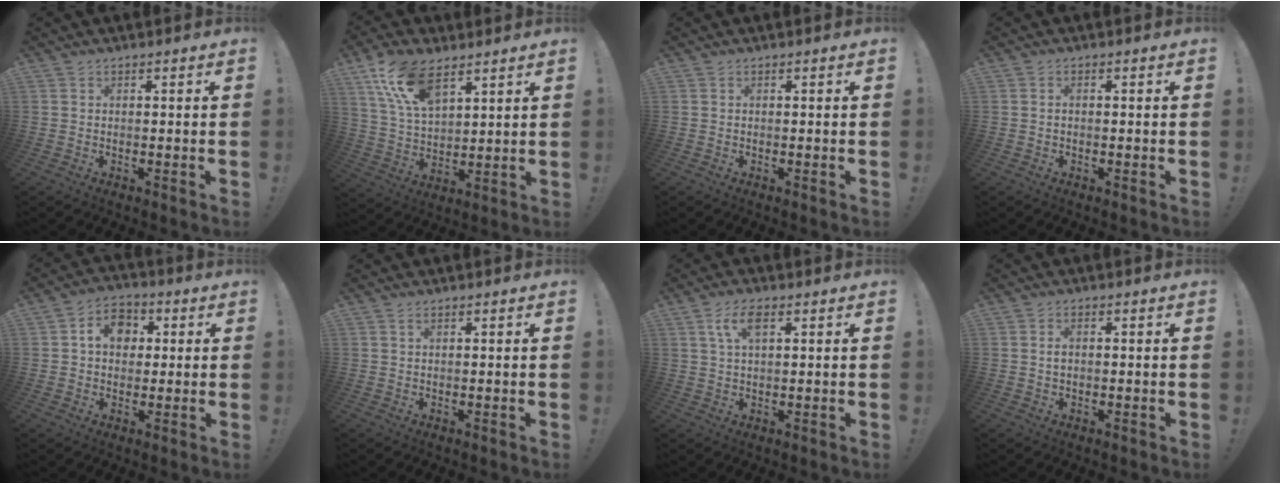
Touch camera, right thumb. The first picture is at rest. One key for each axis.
{"total": 14.7, "fx": 9.2, "fy": 7.0, "fz": 9.0, "tx": -0.178, "ty": -0.037, "tz": 0.170}
{"total": 0.0}
{"total": 0.5, "fx": -0.2, "fy": 0.2, "fz": 0.4, "tx": -0.007, "ty": 0.001, "tz": -0.003}
{"total": 9.1, "fx": 2.3, "fy": 7.2, "fz": 5.0, "tx": -0.074, "ty": 0.004, "tz": 0.044}
{"total": 0.8, "fx": 0.5, "fy": 0.3, "fz": 0.6, "tx": -0.006, "ty": -0.003, "tz": 0.008}
{"total": 5.8, "fx": 2.2, "fy": 2.3, "fz": 4.8, "tx": -0.092, "ty": 0.005, "tz": 0.039}
{"total": 1.4, "fx": 0.1, "fy": 0.9, "fz": 1.0, "tx": -0.012, "ty": 0.002, "tz": -0.001}